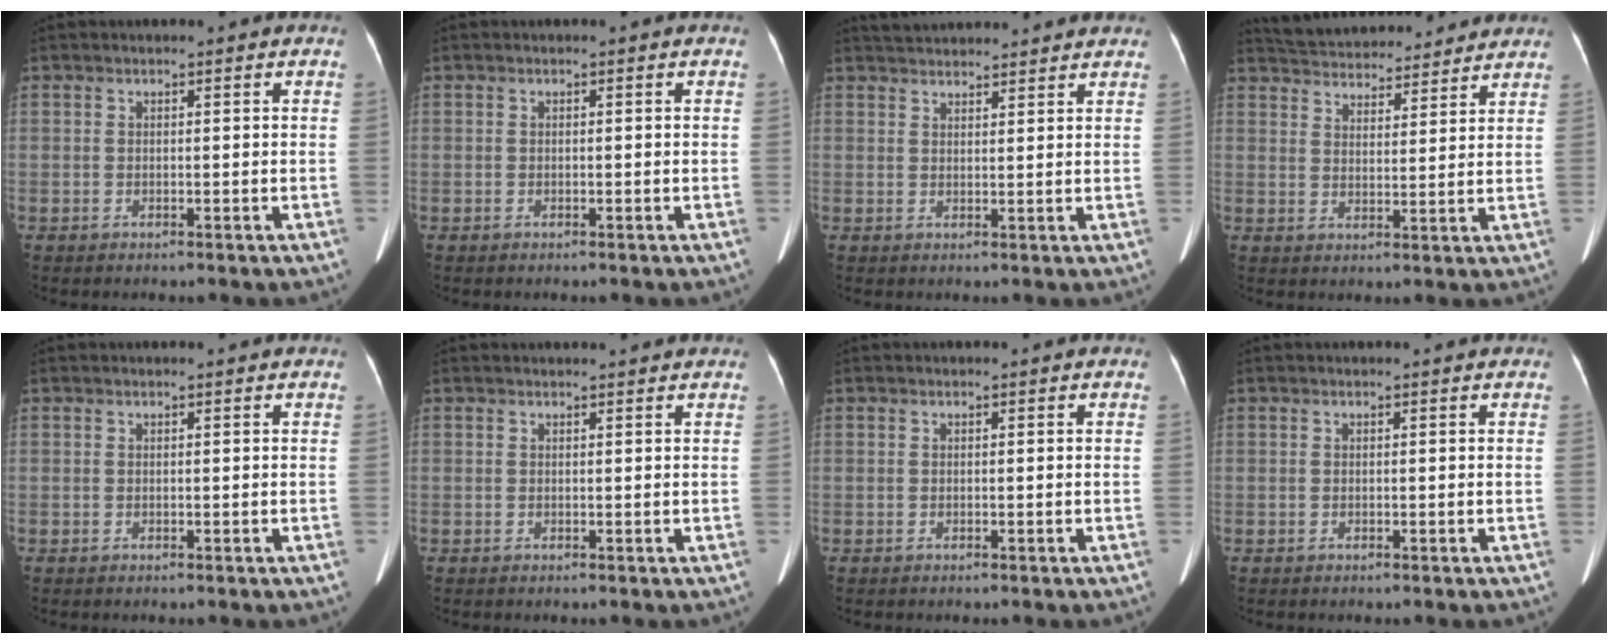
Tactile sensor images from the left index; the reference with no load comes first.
{"total": 0.0}
{"total": 10.2, "force": [9.6, 1.7, 2.9], "torque": [-0.041, 0.037, 0.131]}
{"total": 16.3, "force": [15.2, 4.0, 4.2], "torque": [-0.072, 0.030, 0.219]}
{"total": 0.7, "force": [0.7, 0.1, 0.1], "torque": [-0.007, 0.008, 0.011]}
{"total": 3.1, "force": [3.0, 0.5, 0.5], "torque": [-0.007, 0.022, 0.034]}
{"total": 0.0}
{"total": 0.9, "force": [0.9, 0.1, 0.2], "torque": [-0.011, 0.006, 0.010]}